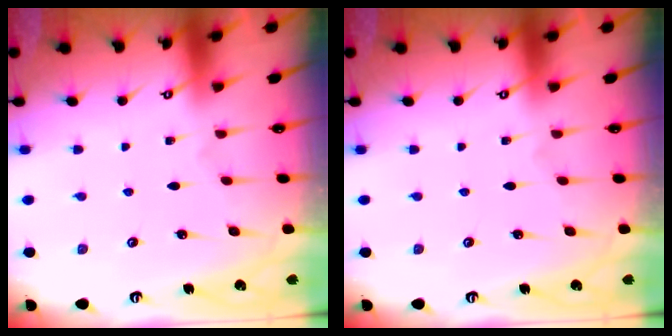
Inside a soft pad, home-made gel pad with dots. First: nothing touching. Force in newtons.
{"total": 0.0}